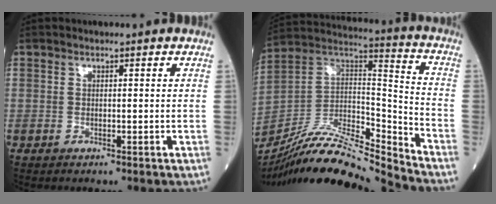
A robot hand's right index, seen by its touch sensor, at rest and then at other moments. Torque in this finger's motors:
{"motor_torque": [0.34, -0.29, 0.04, 0.01]}